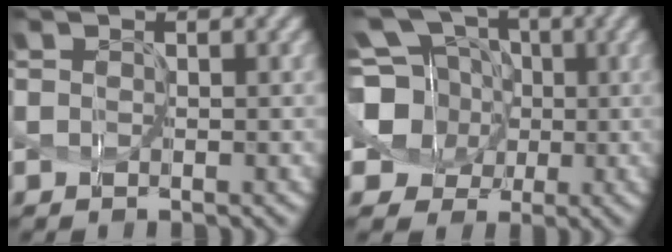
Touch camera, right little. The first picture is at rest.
{"total": 6.5, "force": [0.3, 5.8, 2.9], "torque": [-0.071, -0.005, -0.010]}